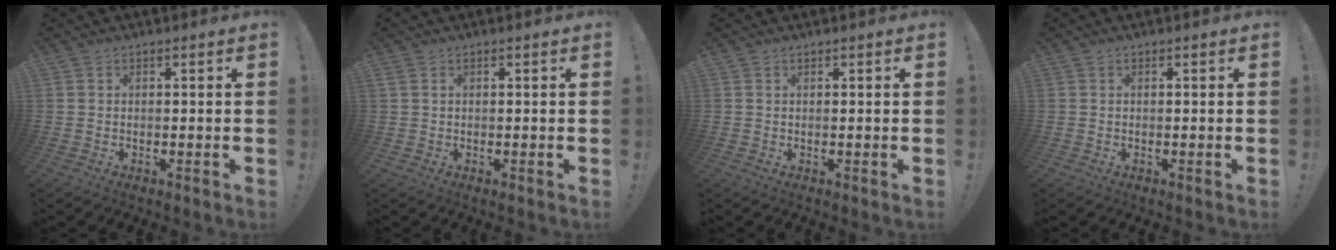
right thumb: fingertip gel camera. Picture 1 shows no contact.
{"total": 0.8, "force": [0.4, 0.3, 0.6], "torque": [-0.019, 0.004, 0.009]}
{"total": 0.0}
{"total": 0.0}